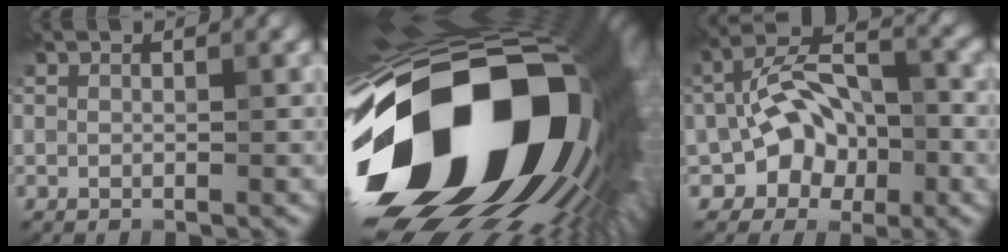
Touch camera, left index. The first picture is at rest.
{"total": 22.4, "force": [-3.5, 13.6, 17.5], "torque": [-0.329, -0.079, -0.045]}
{"total": 7.1, "force": [-2.2, 4.7, 4.8], "torque": [-0.077, 0.016, -0.045]}